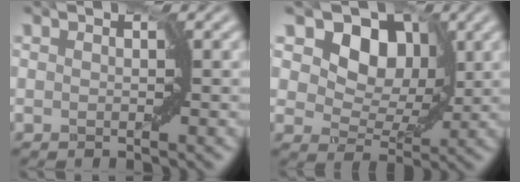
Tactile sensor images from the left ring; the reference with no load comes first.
{"total": 12.2, "force": [6.3, 7.9, 6.7], "torque": [-0.089, 0.028, 0.083]}